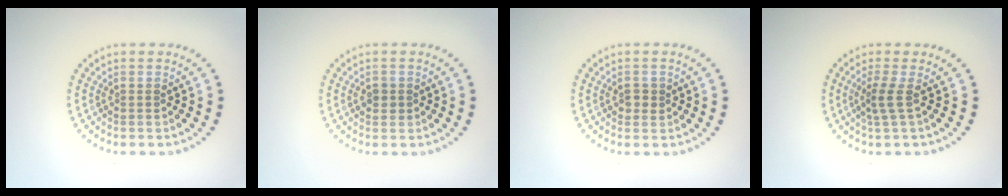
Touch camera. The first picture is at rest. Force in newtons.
{"total": 1.2, "press": 1.2, "slide": 0.4}
{"total": 1.4, "press": 1.3, "slide": 0.2}
{"total": 1.8, "press": 1.2, "slide": 1.4}